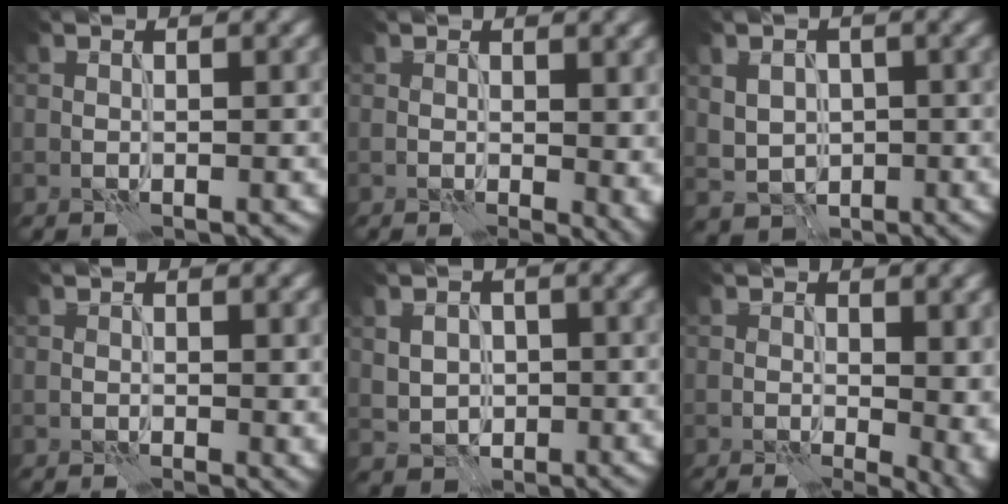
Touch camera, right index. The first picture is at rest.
{"total": 3.8, "force": [0.5, 1.6, 3.4], "torque": [-0.021, -0.004, 0.014]}
{"total": 2.4, "force": [0.0, 2.2, 1.0], "torque": [-0.018, -0.005, 0.007]}
{"total": 1.5, "force": [0.6, 0.5, 1.3], "torque": [-0.010, -0.003, 0.013]}
{"total": 2.0, "force": [0.0, 1.9, 0.7], "torque": [-0.016, -0.003, 0.006]}
{"total": 8.1, "force": [0.5, 4.0, 7.1], "torque": [-0.039, 0.006, 0.017]}